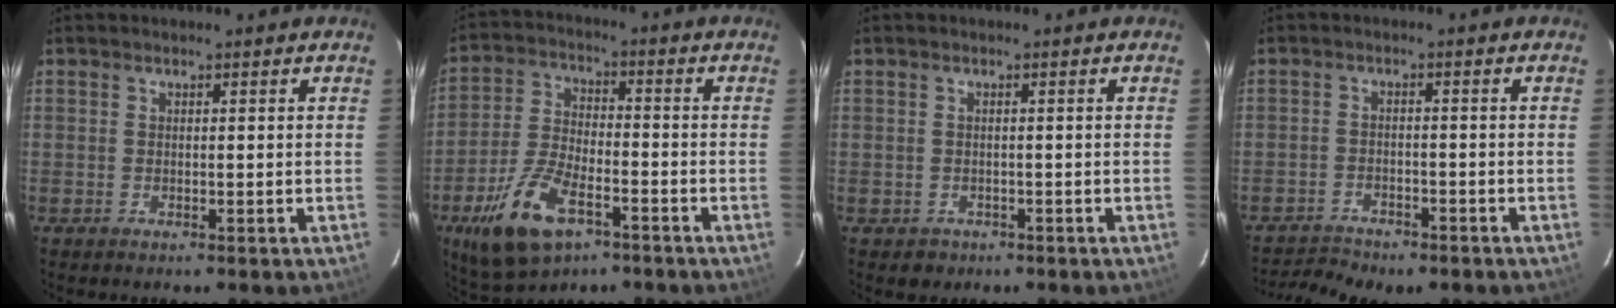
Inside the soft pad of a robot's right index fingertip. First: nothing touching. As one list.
[{"total": 13.8, "force": [-7.4, 6.1, 10.0], "torque": [-0.218, -0.017, -0.135]}, {"total": 2.2, "force": [-0.8, 2.0, 0.2], "torque": [-0.005, 0.003, -0.007]}, {"total": 7.4, "force": [-6.7, 2.0, 2.5], "torque": [-0.071, -0.011, -0.107]}]